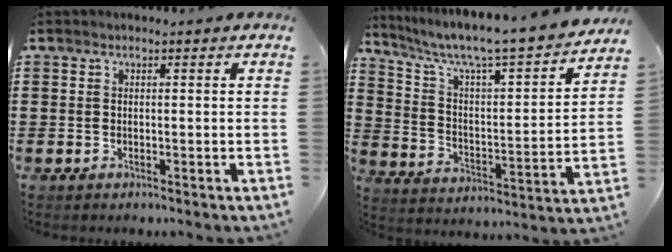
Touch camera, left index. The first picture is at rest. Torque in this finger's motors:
{"motor_torque": [2.03, -0.11, 0.57, 0.21]}